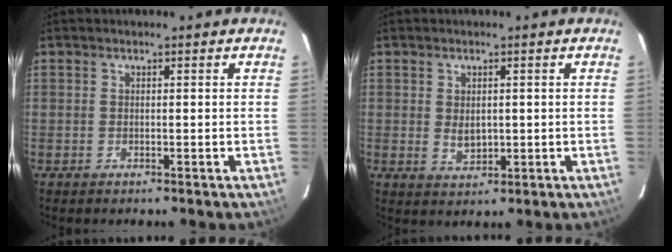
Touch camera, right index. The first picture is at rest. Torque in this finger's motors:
{"motor_torque": [0.06, -0.03, 0.19, 0.03]}